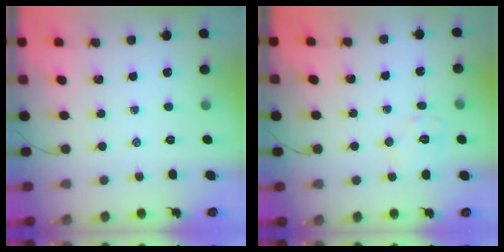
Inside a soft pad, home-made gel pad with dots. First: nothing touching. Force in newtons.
{"total": 7.1, "press": 7.0, "slide": 0.9}